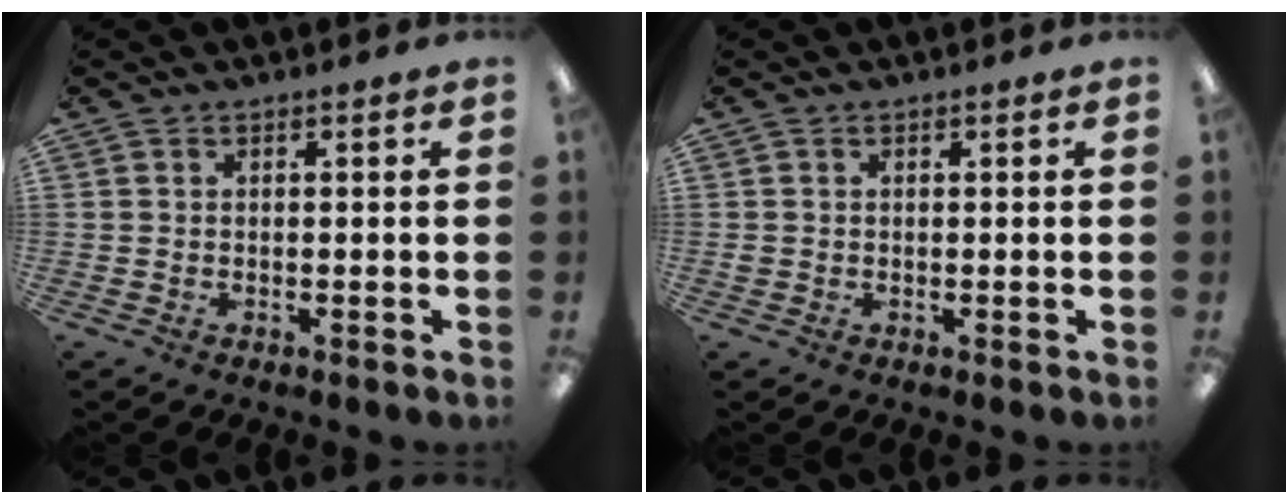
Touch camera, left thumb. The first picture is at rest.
{"total": 1.0, "force": [0.1, 0.9, 0.2], "torque": [-0.004, 0.006, 0.001]}